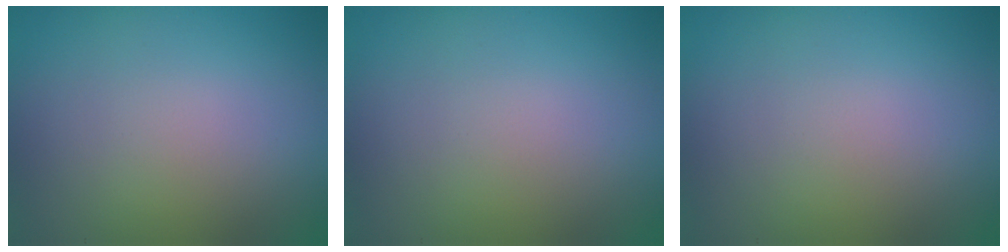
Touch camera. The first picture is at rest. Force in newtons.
{"total": 0.0}
{"total": 0.0}